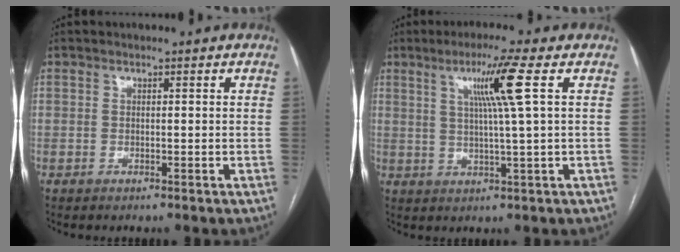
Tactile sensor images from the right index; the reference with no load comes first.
{"total": 7.5, "force": [2.6, -1.8, 6.8], "torque": [-0.124, 0.000, 0.049]}